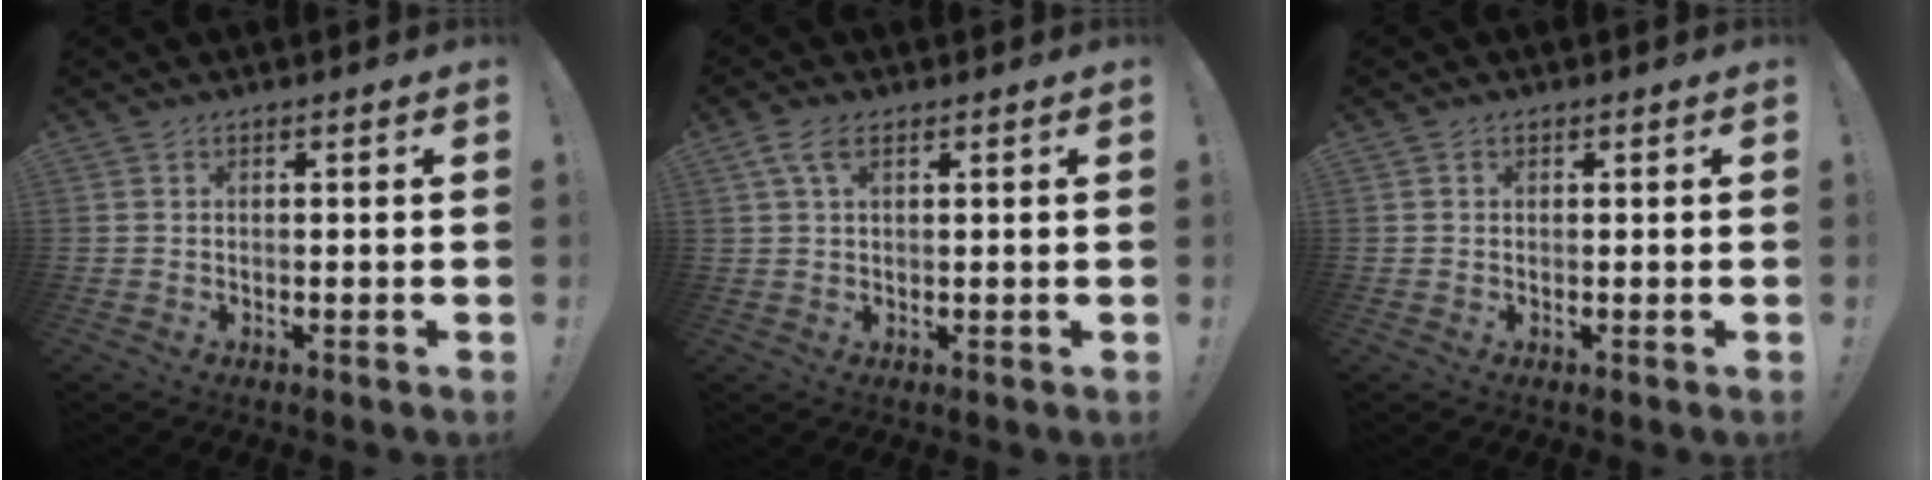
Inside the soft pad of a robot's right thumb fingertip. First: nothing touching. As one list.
[{"total": 4.7, "force": [2.0, 2.4, 3.5], "torque": [-0.066, 0.002, 0.038]}, {"total": 0.5, "force": [0.1, 0.5, 0.0], "torque": [-0.001, 0.002, 0.002]}]